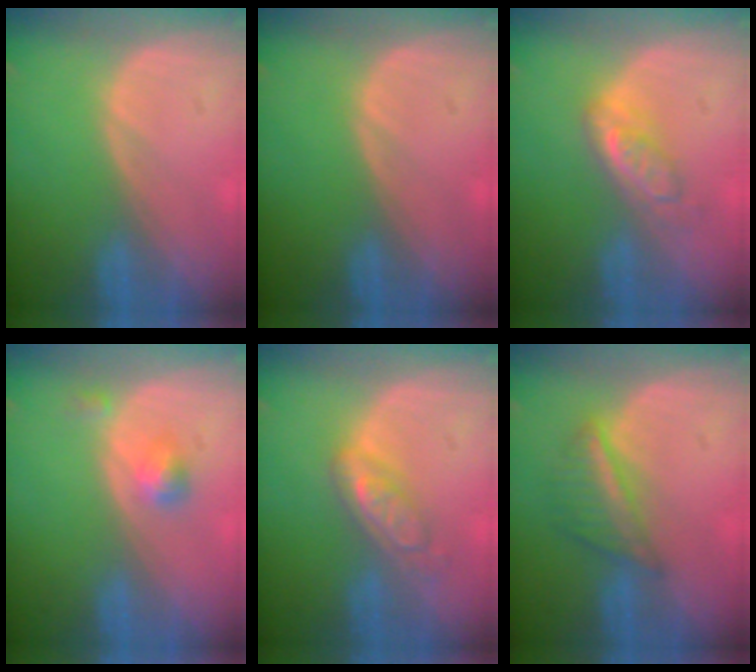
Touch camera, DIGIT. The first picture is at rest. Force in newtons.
{"total": 0.0}
{"total": 4.9, "press": 4.6, "slide": 1.9}
{"total": 2.6, "press": 2.4, "slide": 1.1}
{"total": 5.6, "press": 4.9, "slide": 2.8}
{"total": 5.3, "press": 5.2, "slide": 1.1}